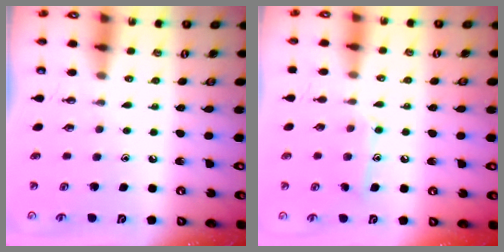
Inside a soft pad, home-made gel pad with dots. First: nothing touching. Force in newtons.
{"total": 8.9, "press": 8.8, "slide": 0.6}